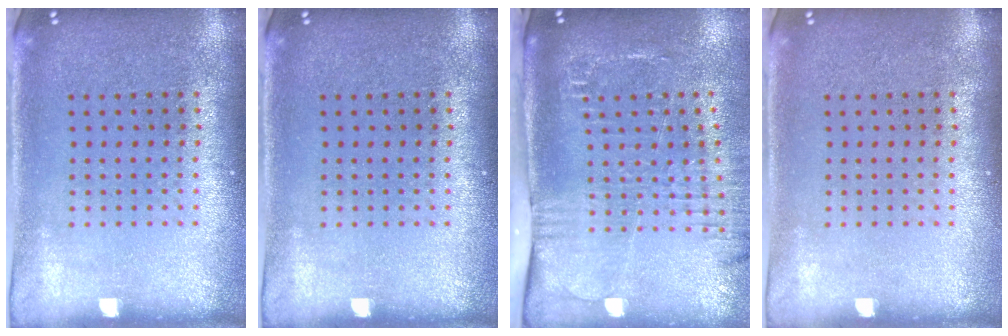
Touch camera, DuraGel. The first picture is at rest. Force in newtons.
{"total": 0.0}
{"total": 2.6, "press": 2.1, "slide": 1.6}
{"total": 0.0}